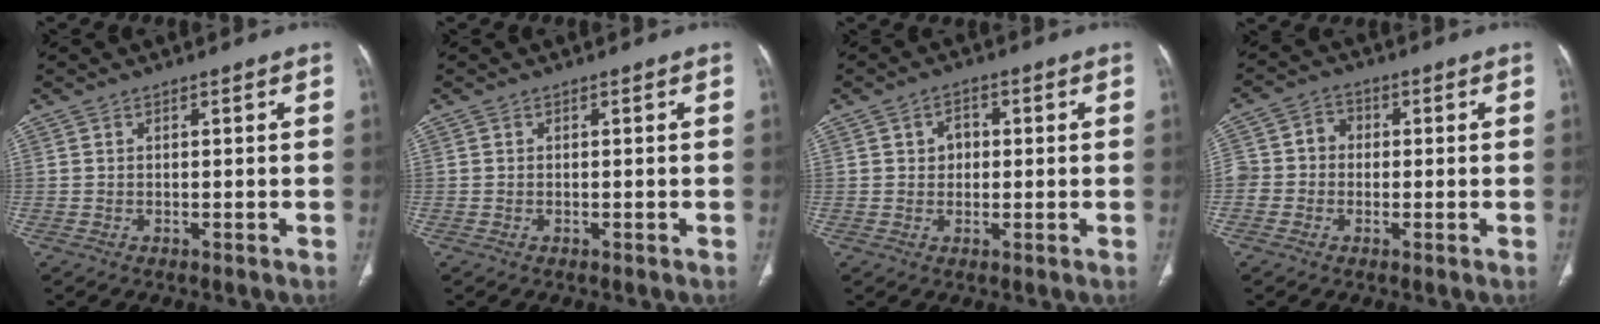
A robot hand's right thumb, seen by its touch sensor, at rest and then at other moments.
{"total": 0.0}
{"total": 3.5, "force": [0.5, 2.8, 2.0], "torque": [-0.014, 0.006, 0.006]}
{"total": 6.1, "force": [-0.5, 5.6, 2.4], "torque": [-0.026, 0.025, -0.017]}